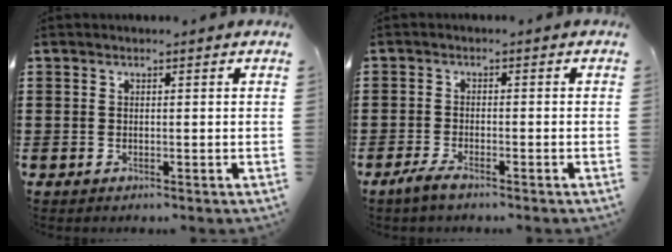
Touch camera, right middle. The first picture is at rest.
{"total": 2.4, "force": [-1.8, 0.6, 1.4], "torque": [-0.039, 0.001, -0.040]}